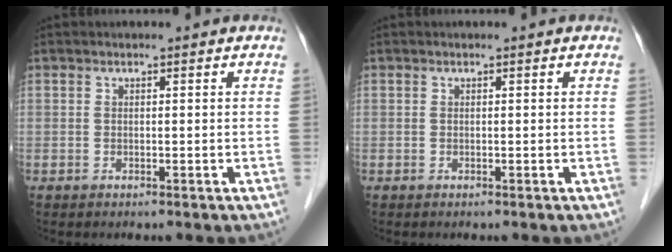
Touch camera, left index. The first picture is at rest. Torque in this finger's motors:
{"motor_torque": [0.00, 0.00, -0.01, 0.00]}